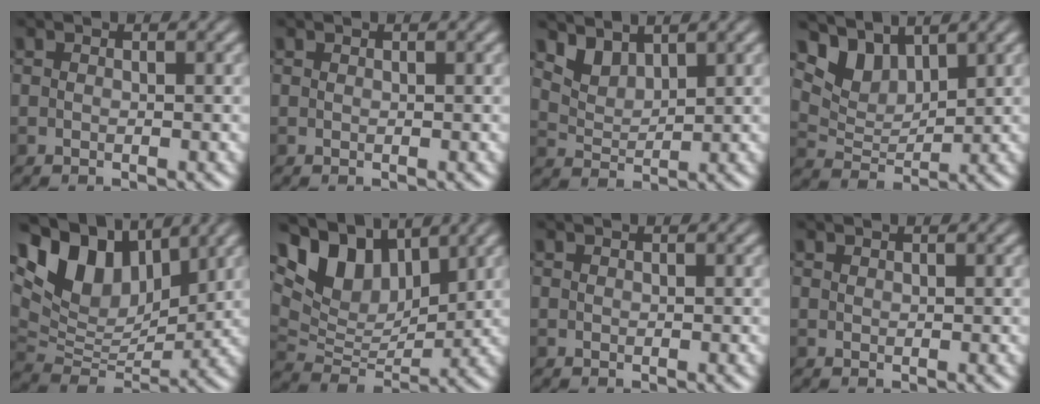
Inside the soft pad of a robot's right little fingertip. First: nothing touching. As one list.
[{"total": 0.0}, {"total": 2.6, "force": [2.3, 1.0, 0.7], "torque": [-0.028, -0.015, 0.060]}, {"total": 4.3, "force": [3.5, 1.8, 1.7], "torque": [-0.041, -0.006, 0.065]}, {"total": 10.3, "force": [5.5, 5.5, 6.7], "torque": [-0.129, 0.011, 0.100]}, {"total": 8.3, "force": [5.1, 4.2, 5.1], "torque": [-0.095, 0.004, 0.093]}, {"total": 0.0}, {"total": 0.0}]